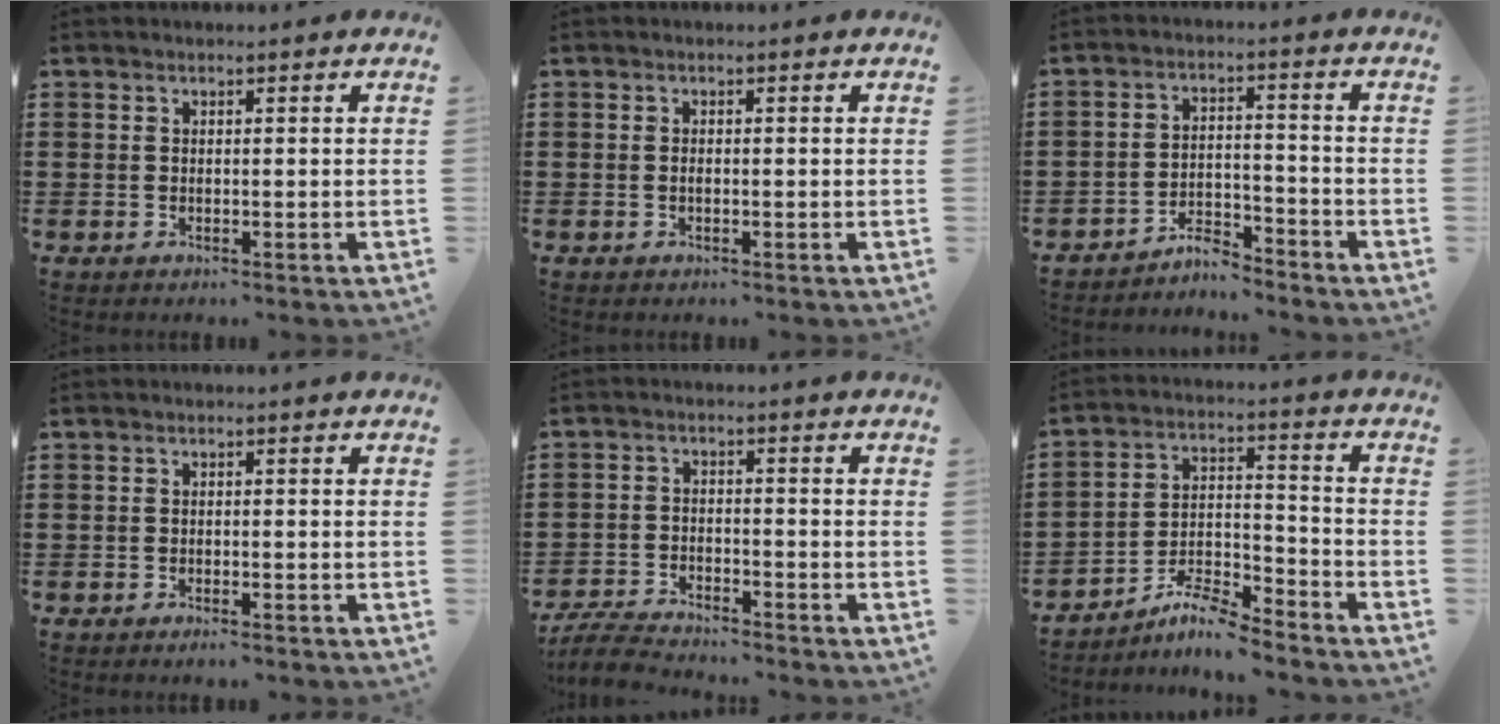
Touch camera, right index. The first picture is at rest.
{"total": 0.6, "force": [-0.2, 0.2, 0.5], "torque": [-0.012, -0.004, -0.003]}
{"total": 4.2, "force": [-4.1, 0.6, 0.8], "torque": [-0.017, 0.010, -0.084]}
{"total": 0.8, "force": [-0.8, 0.1, 0.3], "torque": [-0.008, -0.003, -0.015]}
{"total": 4.7, "force": [-4.6, 0.5, 1.0], "torque": [-0.036, -0.001, -0.097]}
{"total": 7.1, "force": [-6.4, 1.0, 2.7], "torque": [-0.056, 0.008, -0.123]}